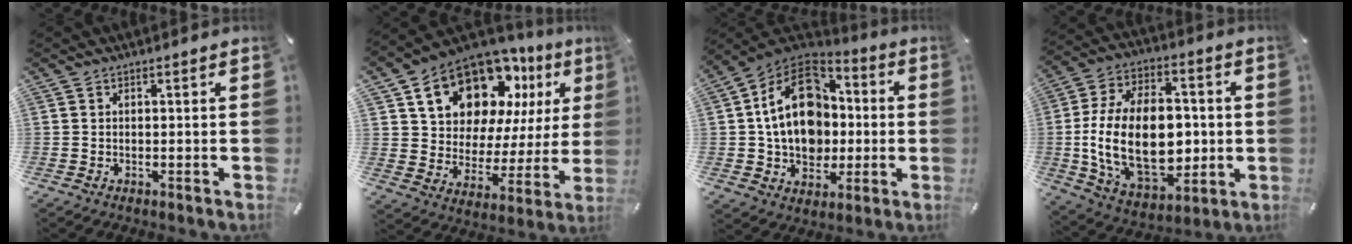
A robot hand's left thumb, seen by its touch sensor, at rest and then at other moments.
{"total": 17.6, "force": [11.3, 10.8, 7.9], "torque": [-0.131, -0.077, 0.201]}
{"total": 18.4, "force": [0.6, 14.8, 11.0], "torque": [-0.208, 0.005, 0.011]}
{"total": 24.9, "force": [-1.4, 16.0, 19.0], "torque": [-0.375, -0.007, -0.011]}